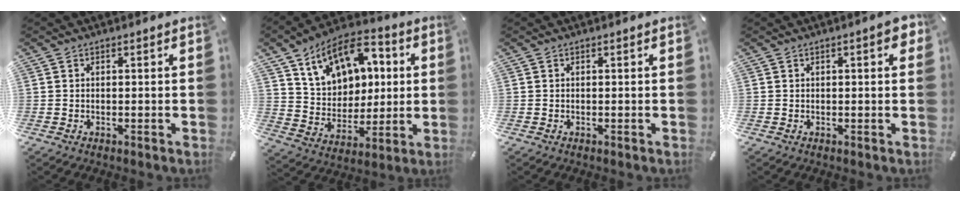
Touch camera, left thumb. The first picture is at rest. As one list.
[{"total": 15.3, "force": [7.0, 11.6, 6.9], "torque": [-0.121, -0.024, 0.134]}, {"total": 0.0}, {"total": 3.5, "force": [1.2, 1.1, 3.1], "torque": [-0.045, 0.001, 0.015]}]